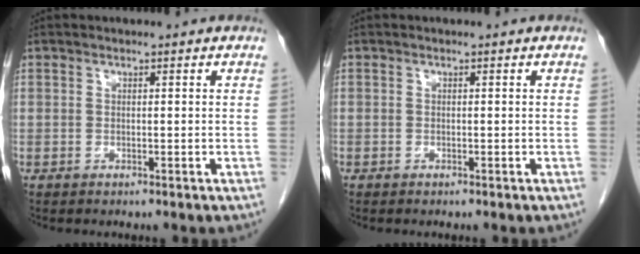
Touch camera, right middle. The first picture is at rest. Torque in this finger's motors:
{"motor_torque": [-0.12, -0.20, -0.64, -0.18]}